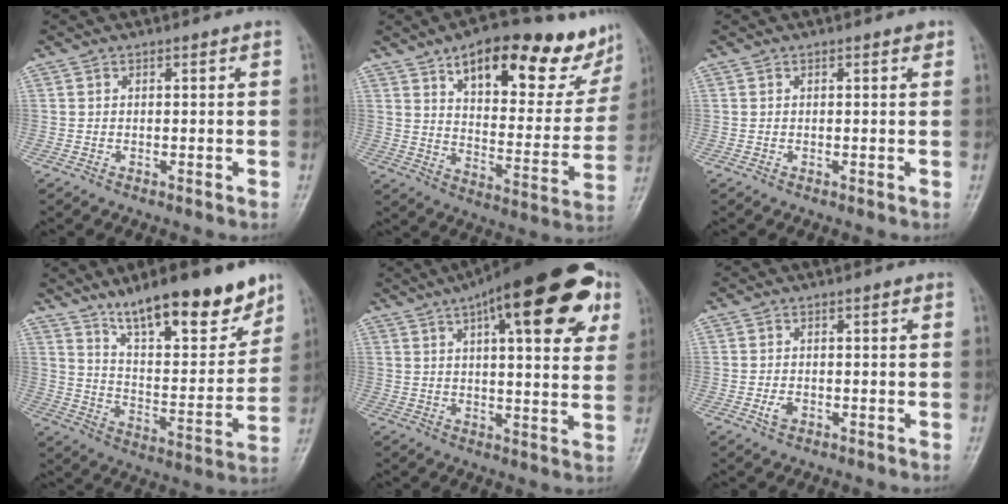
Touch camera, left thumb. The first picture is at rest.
{"total": 24.4, "force": [15.0, 9.3, 16.9], "torque": [-0.184, -0.042, 0.219]}
{"total": 0.6, "force": [0.4, 0.3, 0.4], "torque": [-0.006, -0.001, 0.002]}
{"total": 19.6, "force": [13.8, 5.8, 12.8], "torque": [-0.155, -0.078, 0.229]}
{"total": 24.8, "force": [11.2, 8.2, 20.5], "torque": [-0.275, 0.009, 0.153]}
{"total": 1.9, "force": [-0.7, 1.2, 1.3], "torque": [-0.024, 0.002, -0.014]}